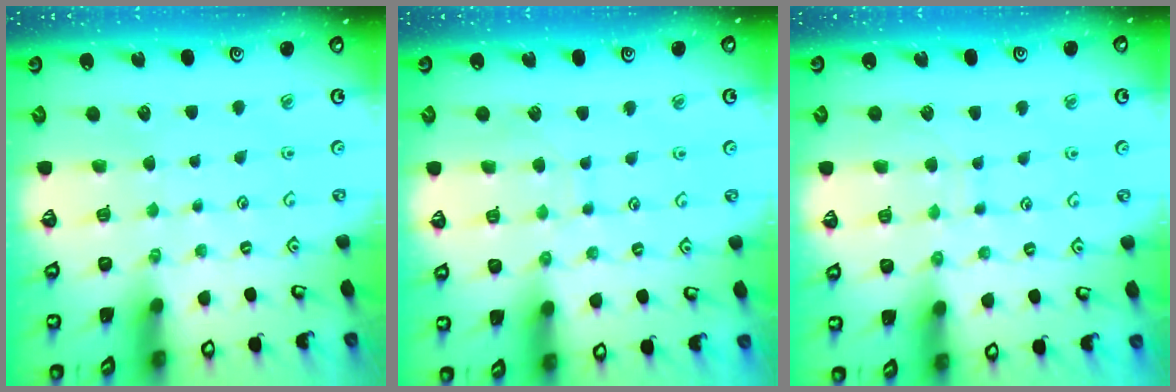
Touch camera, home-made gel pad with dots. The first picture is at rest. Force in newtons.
{"total": 6.3, "press": 6.3, "slide": 0.2}
{"total": 6.7, "press": 6.7, "slide": 0.6}